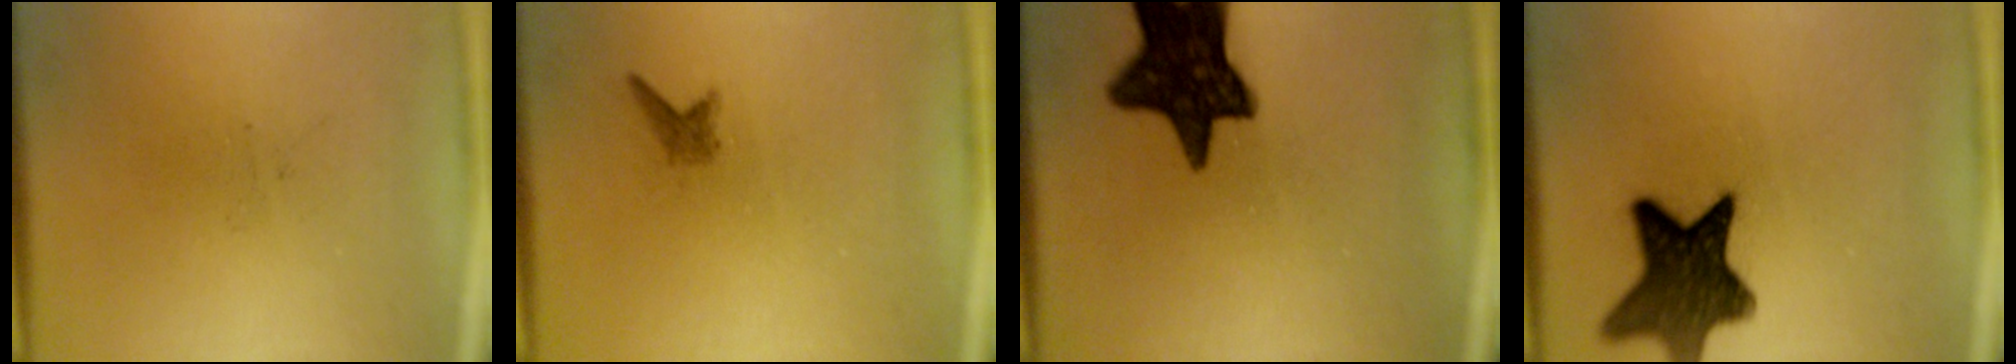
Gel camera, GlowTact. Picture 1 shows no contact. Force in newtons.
{"total": 1.0}
{"total": 14.4}
{"total": 12.4}